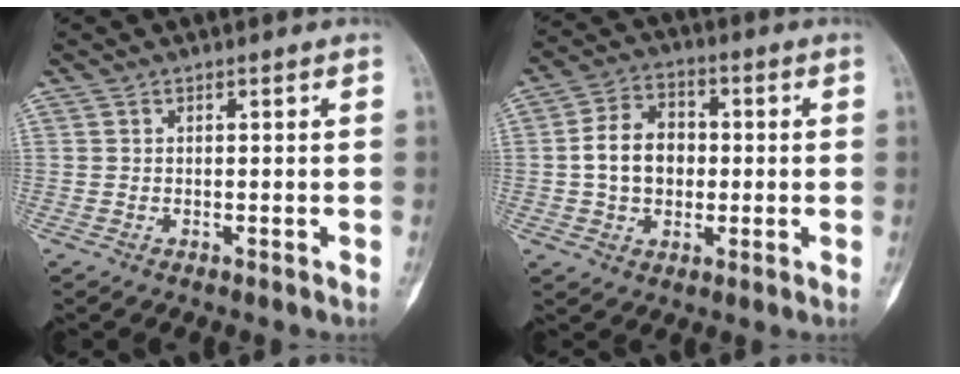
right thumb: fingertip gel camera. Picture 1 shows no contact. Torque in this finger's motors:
{"motor_torque": [1.37, 1.25, 0.80, -0.43, 0.31]}